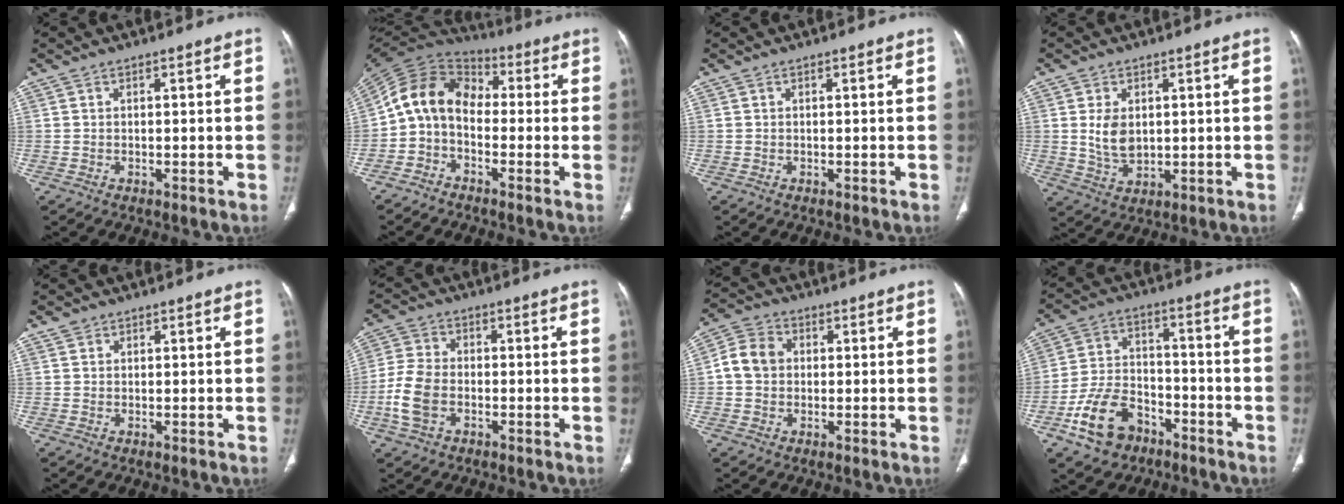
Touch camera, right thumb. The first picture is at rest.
{"total": 11.3, "force": [-1.4, 8.3, 7.6], "torque": [-0.126, 0.055, -0.046]}
{"total": 0.0}
{"total": 5.9, "force": [0.9, 3.9, 4.4], "torque": [-0.068, -0.010, 0.027]}
{"total": 0.9, "force": [0.5, 0.8, 0.0], "torque": [0.010, -0.001, 0.006]}
{"total": 8.0, "force": [-2.3, 5.4, 5.5], "torque": [-0.124, 0.014, -0.049]}
{"total": 6.8, "force": [0.4, 5.7, 3.6], "torque": [-0.060, 0.017, -0.001]}
{"total": 11.9, "force": [-6.6, 8.0, 6.0], "torque": [-0.098, 0.048, -0.115]}